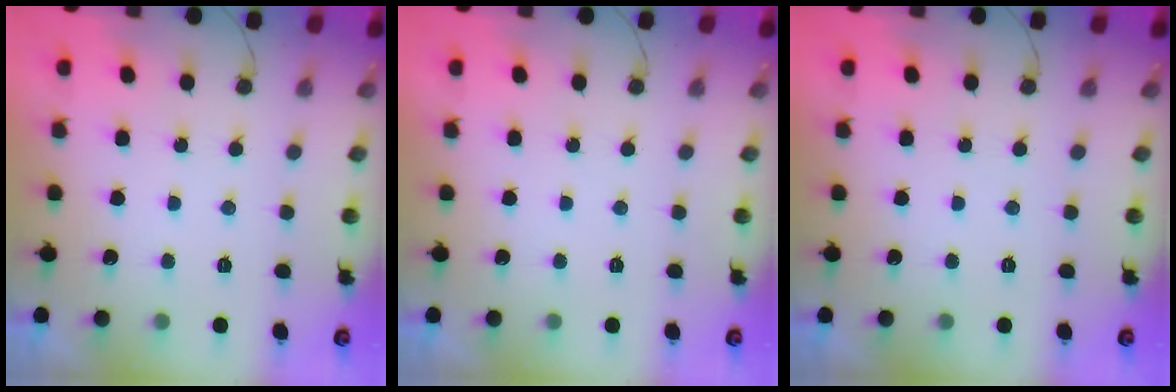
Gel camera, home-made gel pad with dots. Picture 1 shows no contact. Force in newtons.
{"total": 0.0}
{"total": 0.0}